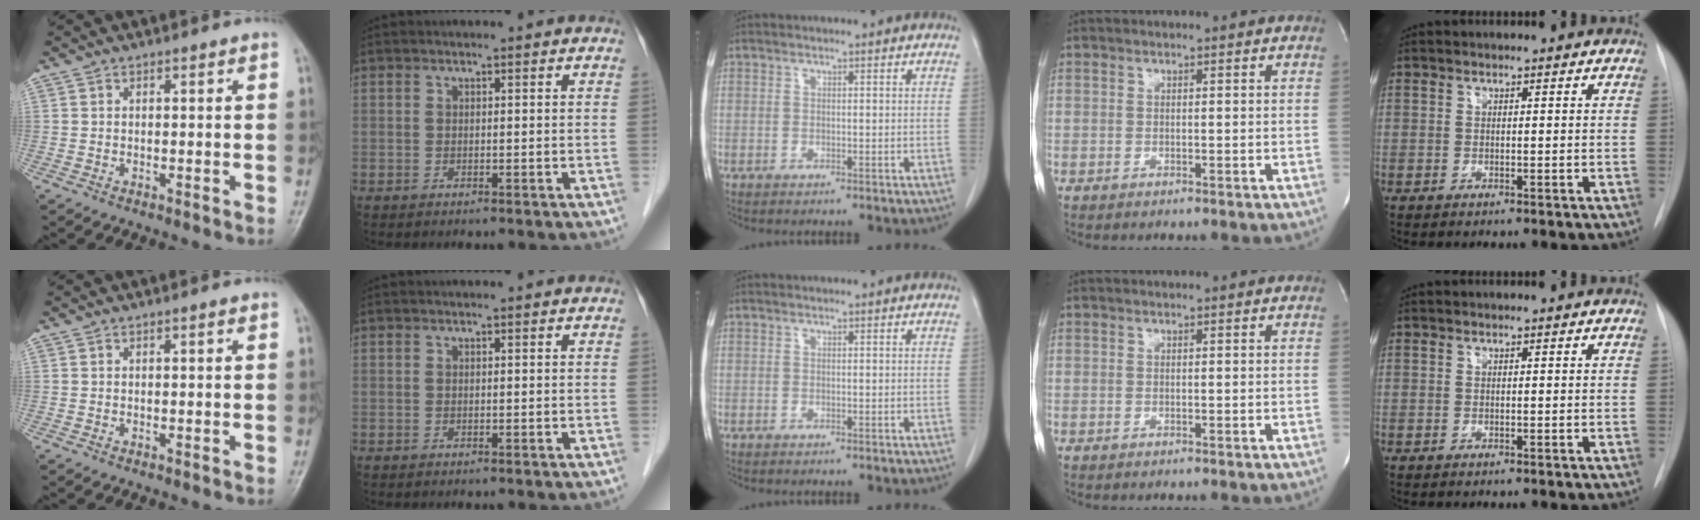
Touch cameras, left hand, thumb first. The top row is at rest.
{}